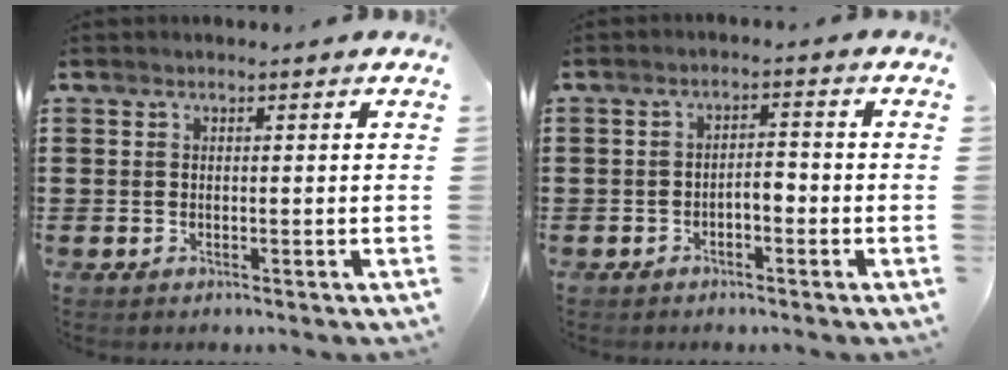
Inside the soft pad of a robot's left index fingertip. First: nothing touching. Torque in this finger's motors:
{"motor_torque": [0.06, 0.04, 0.13, 0.03]}